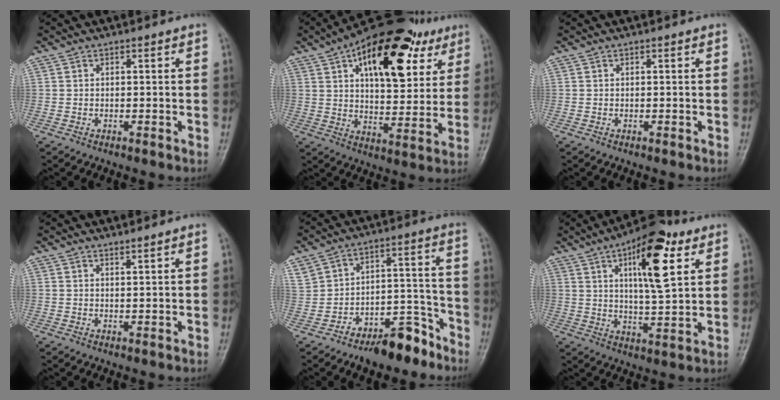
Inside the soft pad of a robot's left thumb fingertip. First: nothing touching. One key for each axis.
{"total": 23.9, "fx": 10.8, "fy": 11.9, "fz": 17.7, "tx": -0.225, "ty": -0.012, "tz": 0.162}
{"total": 0.0}
{"total": 1.1, "fx": 1.0, "fy": -0.4, "fz": 0.3, "tx": -0.009, "ty": -0.013, "tz": 0.019}
{"total": 10.9, "fx": -7.0, "fy": 6.3, "fz": 5.6, "tx": -0.056, "ty": 0.081, "tz": -0.107}
{"total": 14.9, "fx": 6.4, "fy": 5.0, "fz": 12.5, "tx": -0.172, "ty": -0.020, "tz": 0.096}